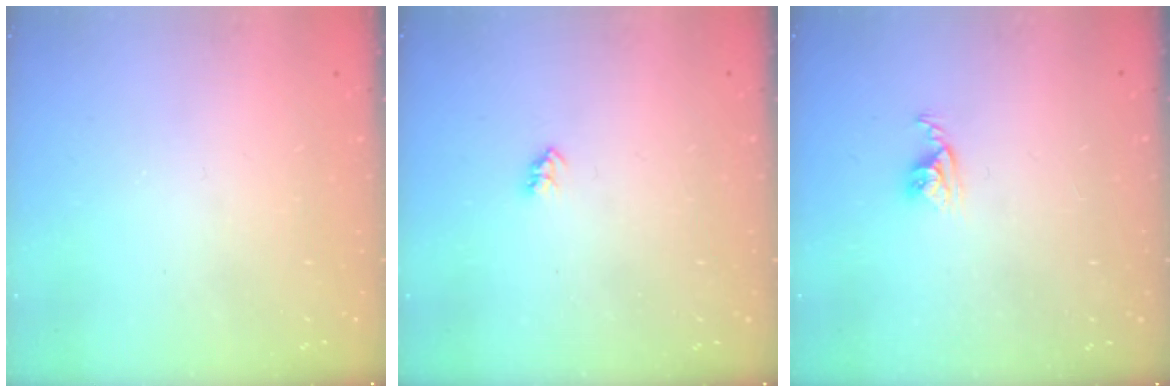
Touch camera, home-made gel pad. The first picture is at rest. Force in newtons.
{"total": 2.3, "press": 2.2, "slide": 0.4}
{"total": 4.3, "press": 4.3, "slide": 0.1}